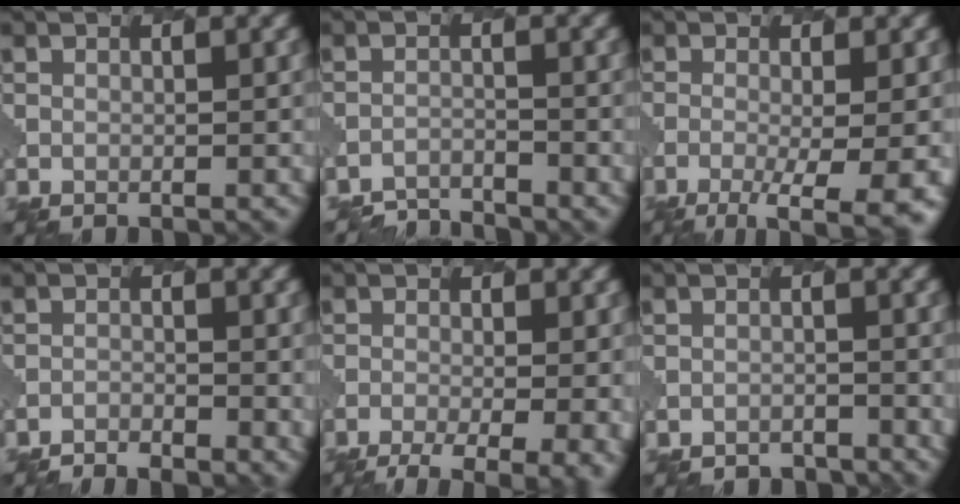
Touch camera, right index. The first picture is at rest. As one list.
[{"total": 3.1, "force": [-3.0, 0.3, -0.4], "torque": [0.006, -0.004, -0.057]}, {"total": 7.2, "force": [-3.2, 2.2, 6.1], "torque": [-0.080, -0.015, -0.039]}, {"total": 2.6, "force": [-2.1, 1.0, 1.2], "torque": [-0.031, 0.001, -0.033]}, {"total": 8.1, "force": [-3.6, 3.4, 6.4], "torque": [-0.071, -0.012, -0.043]}, {"total": 1.3, "force": [-1.1, 0.5, -0.4], "torque": [0.005, 0.000, -0.015]}]